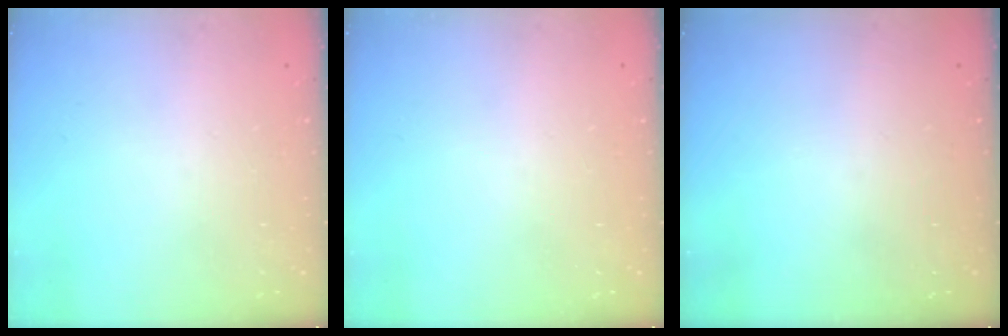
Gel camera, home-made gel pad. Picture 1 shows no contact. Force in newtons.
{"total": 0.0}
{"total": 0.0}